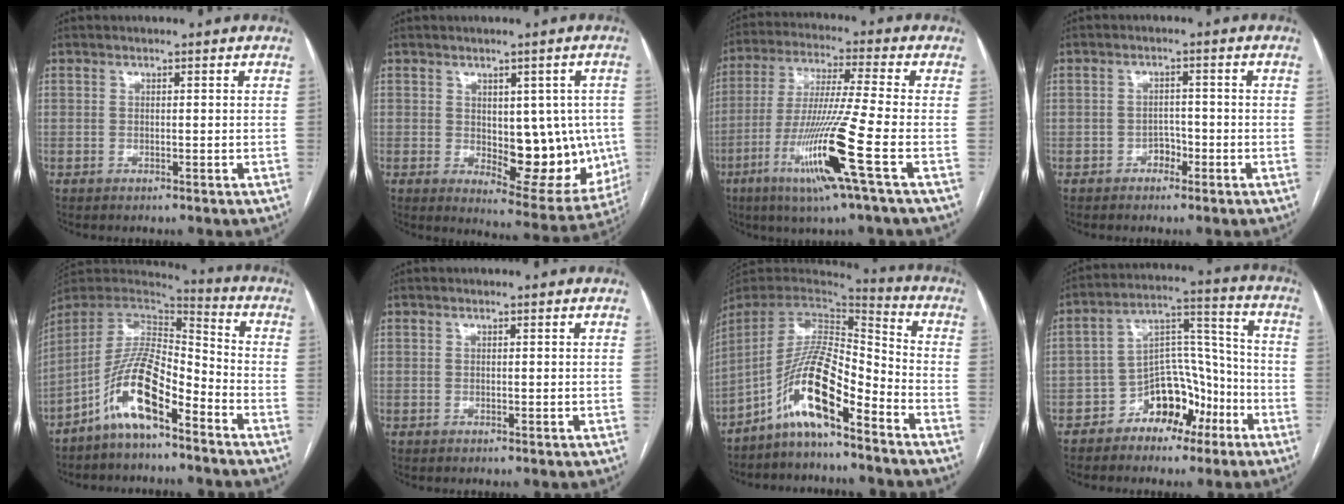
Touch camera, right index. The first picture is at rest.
{"total": 12.9, "force": [-0.5, 6.2, 11.3], "torque": [-0.121, -0.002, 0.012]}
{"total": 14.8, "force": [-5.6, -1.7, 13.6], "torque": [-0.275, -0.027, -0.110]}
{"total": 2.2, "force": [-1.1, 1.7, 0.8], "torque": [-0.003, 0.009, -0.020]}
{"total": 12.1, "force": [-7.2, 3.0, 9.3], "torque": [-0.181, 0.016, -0.134]}
{"total": 0.0}
{"total": 12.5, "force": [-7.7, 1.9, 9.6], "torque": [-0.179, 0.016, -0.141]}
{"total": 10.1, "force": [-5.5, 6.2, 5.7], "torque": [-0.094, 0.037, -0.084]}